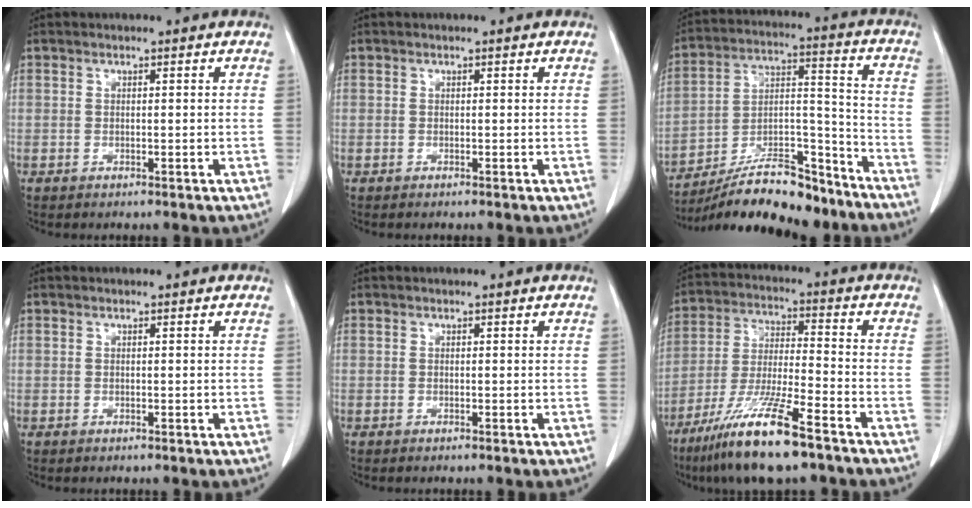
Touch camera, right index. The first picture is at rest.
{"total": 0.0}
{"total": 18.2, "force": [-16.0, 3.9, 7.8], "torque": [-0.137, 0.029, -0.270]}
{"total": 0.0}
{"total": 0.0}
{"total": 14.1, "force": [-9.6, 0.9, 10.3], "torque": [-0.210, -0.039, -0.178]}